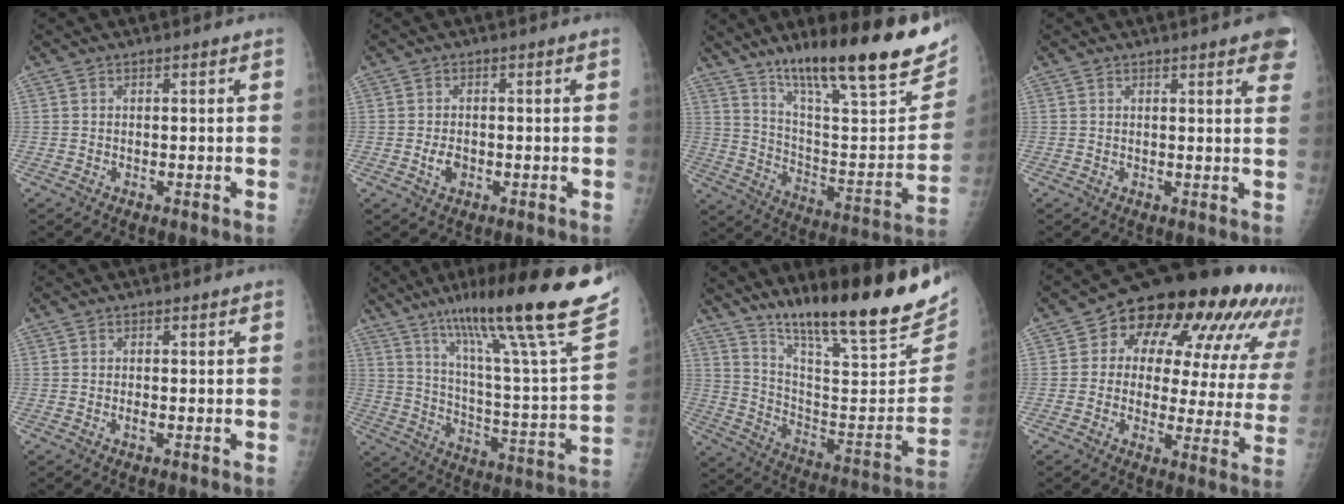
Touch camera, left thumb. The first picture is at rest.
{"total": 2.4, "force": [-0.6, 1.6, 1.7], "torque": [-0.028, 0.002, -0.009]}
{"total": 27.7, "force": [18.0, 5.9, 20.1], "torque": [-0.278, -0.066, 0.292]}
{"total": 6.9, "force": [4.2, 1.4, 5.3], "torque": [-0.046, -0.006, 0.042]}
{"total": 0.8, "force": [-0.2, 0.3, 0.7], "torque": [-0.013, 0.001, -0.003]}
{"total": 29.2, "force": [18.9, 3.0, 22.0], "torque": [-0.330, -0.063, 0.292]}
{"total": 26.5, "force": [19.0, 5.0, 17.8], "torque": [-0.251, -0.083, 0.303]}
{"total": 25.2, "force": [11.8, 12.9, 18.1], "torque": [-0.211, 0.008, 0.151]}